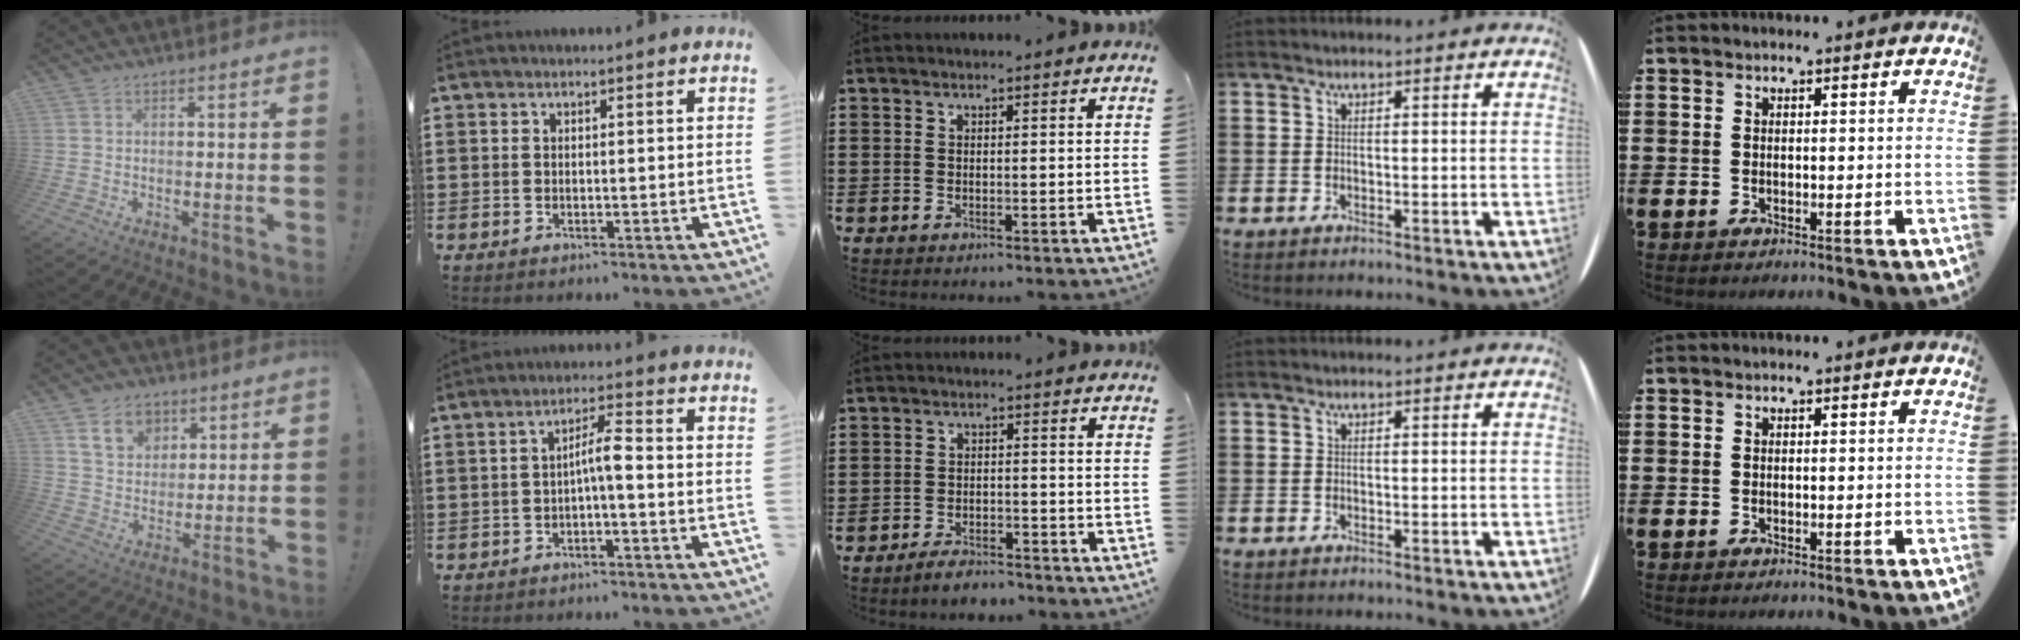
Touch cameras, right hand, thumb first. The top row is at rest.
{"thumb": {"total": 10.4, "force": [5.5, 7.8, 4.1], "torque": [-0.064, -0.020, 0.108]}, "index": {"total": 3.9, "force": [-0.9, 0.5, 3.7], "torque": [-0.070, 0.010, -0.021]}, "middle": {"total": 3.2, "force": [-3.2, 0.5, 0.4], "torque": [-0.011, 0.003, -0.063]}}